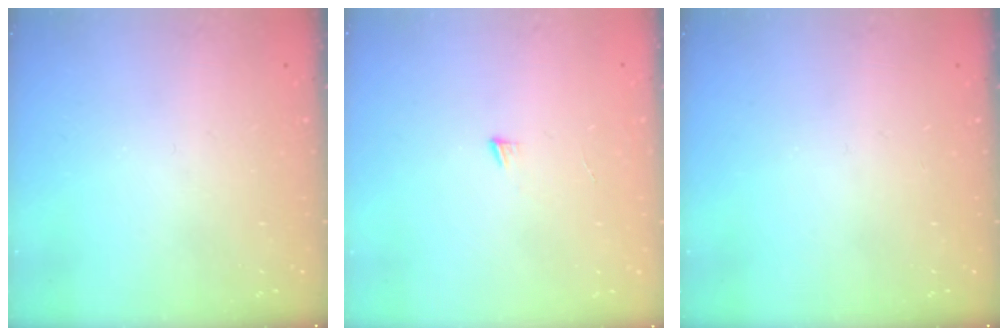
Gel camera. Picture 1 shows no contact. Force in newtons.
{"total": 3.0, "press": 3.0, "slide": 0.3}
{"total": 0.0}